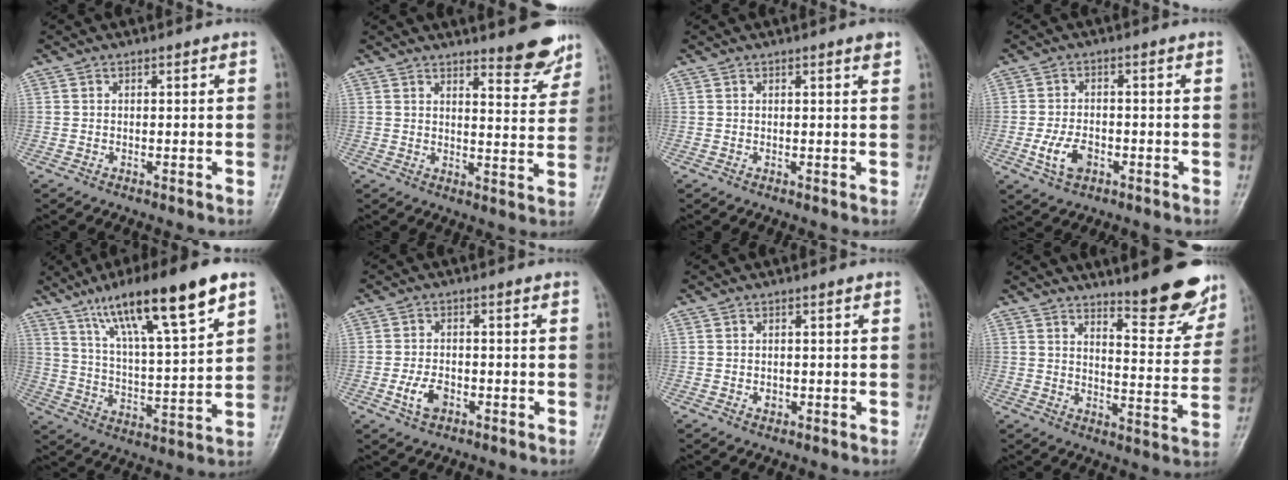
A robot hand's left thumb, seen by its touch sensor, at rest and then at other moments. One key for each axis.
{"total": 7.4, "fx": 6.1, "fy": 1.7, "fz": 3.9, "tx": -0.033, "ty": -0.053, "tz": 0.079}
{"total": 1.3, "fx": 0.9, "fy": 0.0, "fz": 1.0, "tx": -0.013, "ty": -0.005, "tz": 0.010}
{"total": 5.5, "fx": -1.9, "fy": 3.4, "fz": 3.8, "tx": -0.073, "ty": 0.007, "tz": -0.034}
{"total": 19.1, "fx": 11.5, "fy": 3.2, "fz": 14.9, "tx": -0.237, "ty": -0.038, "tz": 0.200}
{"total": 4.4, "fx": -1.7, "fy": 2.8, "fz": 3.0, "tx": -0.057, "ty": 0.009, "tz": -0.031}
{"total": 1.1, "fx": -0.2, "fy": 0.9, "fz": 0.6, "tx": -0.006, "ty": 0.001, "tz": -0.002}
{"total": 12.9, "fx": 10.1, "fy": 2.8, "fz": 7.5, "tx": -0.066, "ty": -0.081, "tz": 0.139}